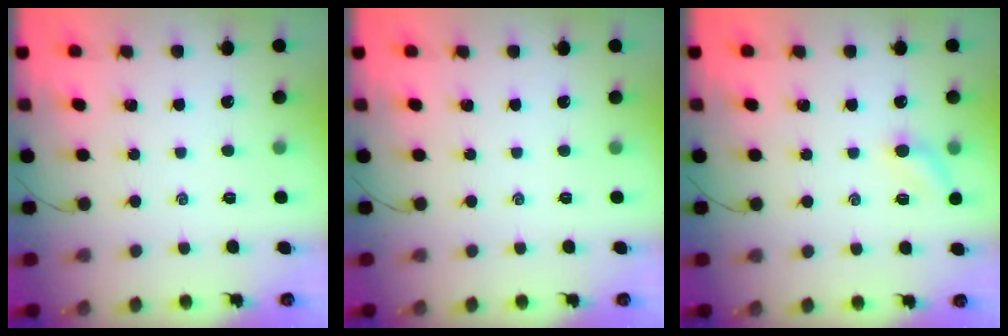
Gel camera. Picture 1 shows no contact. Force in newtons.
{"total": 0.0}
{"total": 6.8, "press": 6.6, "slide": 1.5}